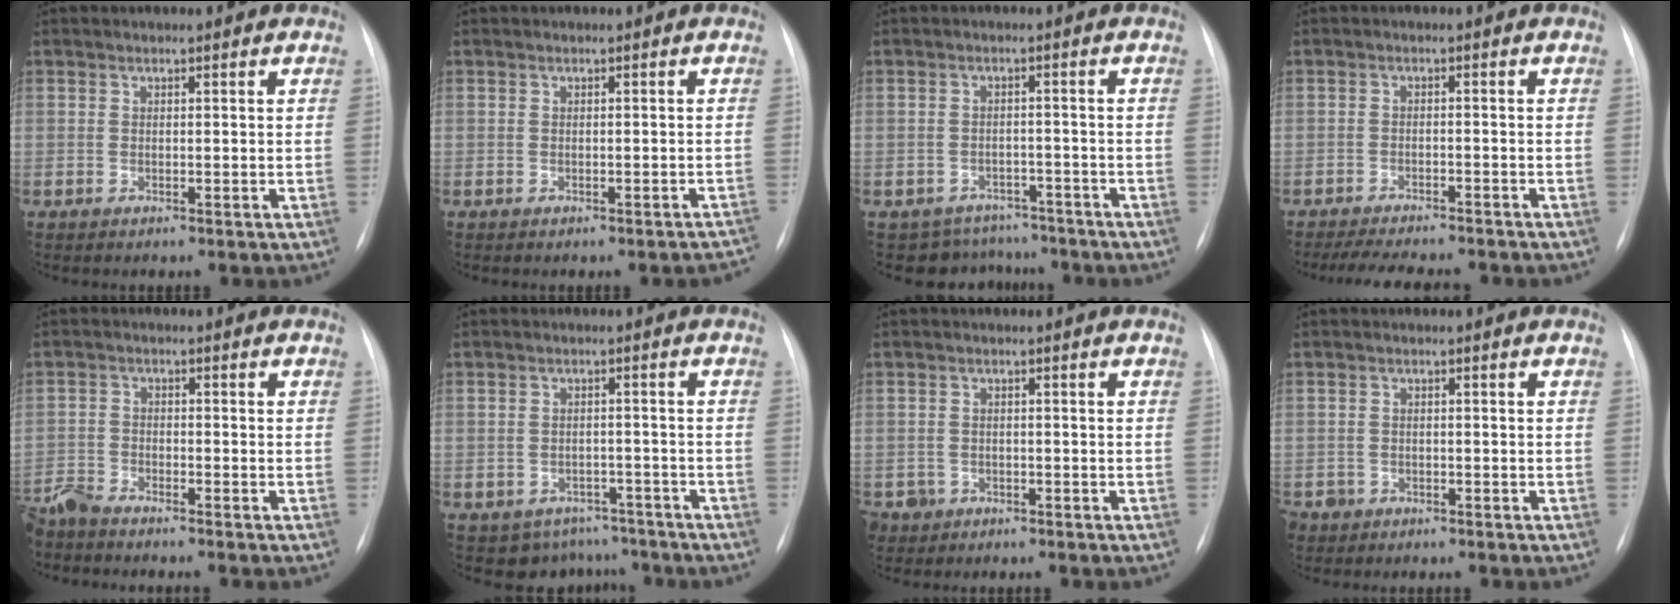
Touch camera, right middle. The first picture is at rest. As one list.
[{"total": 3.2, "force": [-3.1, 0.5, 0.8], "torque": [0.003, -0.003, -0.030]}, {"total": 6.8, "force": [-5.9, 3.3, -0.7], "torque": [0.016, 0.025, -0.073]}, {"total": 10.1, "force": [-9.1, 1.8, 4.0], "torque": [-0.060, -0.005, -0.126]}, {"total": 5.7, "force": [-5.4, 0.5, 1.6], "torque": [-0.028, -0.018, -0.102]}, {"total": 6.2, "force": [-5.1, 3.6, -0.5], "torque": [0.021, 0.025, -0.062]}, {"total": 3.5, "force": [-2.1, 2.8, -0.1], "torque": [0.001, 0.006, -0.036]}, {"total": 2.8, "force": [-1.9, 2.1, 0.0], "torque": [-0.004, 0.005, -0.035]}]